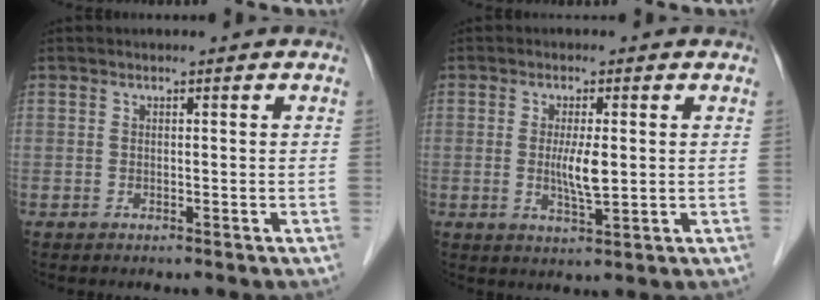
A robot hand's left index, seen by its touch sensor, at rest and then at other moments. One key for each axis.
{"total": 4.4, "fx": 0.1, "fy": 0.9, "fz": 4.3, "tx": -0.076, "ty": -0.010, "tz": 0.003}